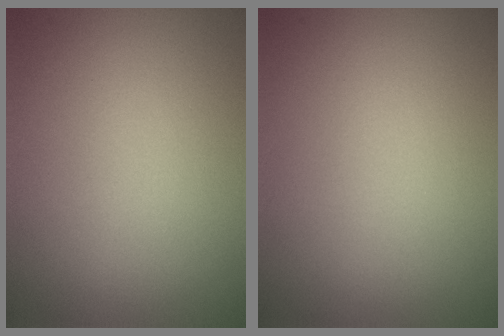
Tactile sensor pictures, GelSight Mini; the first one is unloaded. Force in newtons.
{"total": 0.0}